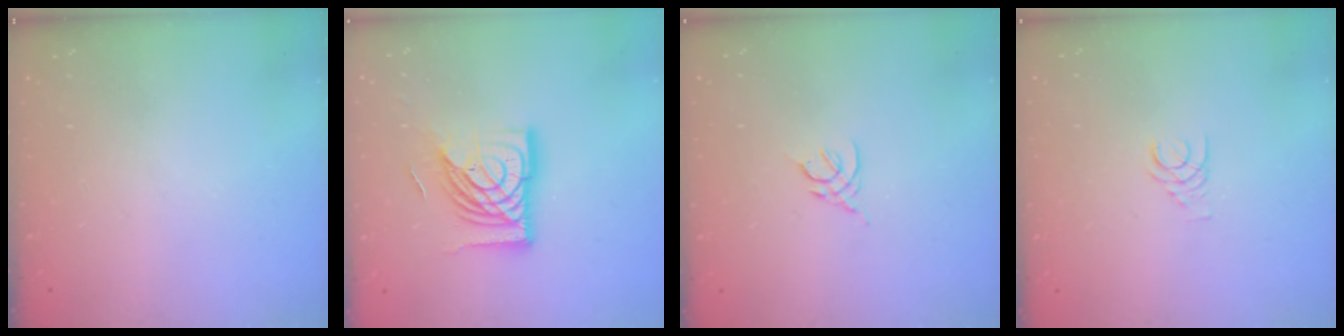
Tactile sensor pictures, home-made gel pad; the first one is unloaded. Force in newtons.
{"total": 19.6, "press": 19.5, "slide": 2.2}
{"total": 2.4, "press": 2.3, "slide": 0.6}
{"total": 1.4, "press": 1.4, "slide": 0.2}